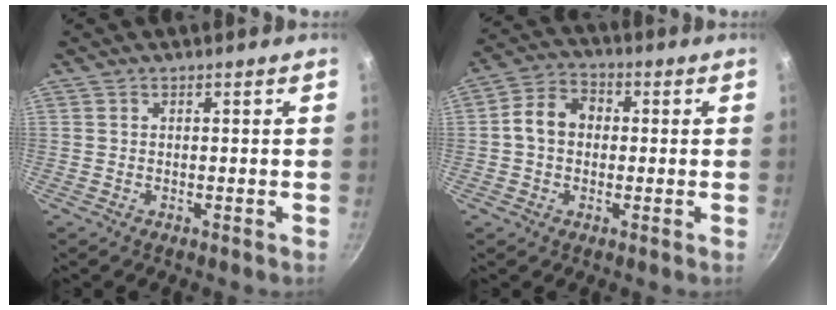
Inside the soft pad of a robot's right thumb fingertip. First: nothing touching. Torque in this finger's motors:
{"motor_torque": [-0.53, 0.35, 0.57, -0.40, 0.04]}